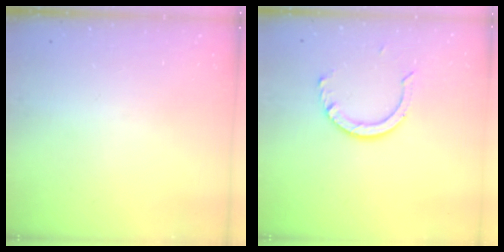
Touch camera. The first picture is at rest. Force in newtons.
{"total": 8.4, "press": 8.3, "slide": 0.7}